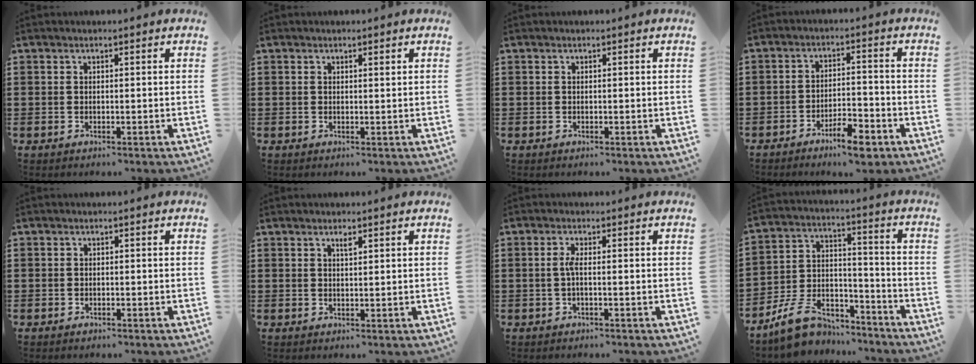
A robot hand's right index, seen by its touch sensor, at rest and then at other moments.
{"total": 0.6, "force": [0.3, 0.0, 0.5], "torque": [-0.002, -0.003, 0.005]}
{"total": 0.0}
{"total": 5.4, "force": [-4.2, 1.4, 3.1], "torque": [-0.056, 0.007, -0.077]}
{"total": 0.6, "force": [-0.4, 0.5, 0.0], "torque": [0.000, 0.002, -0.010]}
{"total": 1.1, "force": [0.7, 0.2, 0.8], "torque": [-0.017, 0.001, 0.011]}
{"total": 2.2, "force": [-0.3, 0.2, 2.1], "torque": [-0.049, -0.003, -0.010]}
{"total": 9.3, "force": [-7.8, 4.0, 3.0], "torque": [-0.073, 0.034, -0.148]}